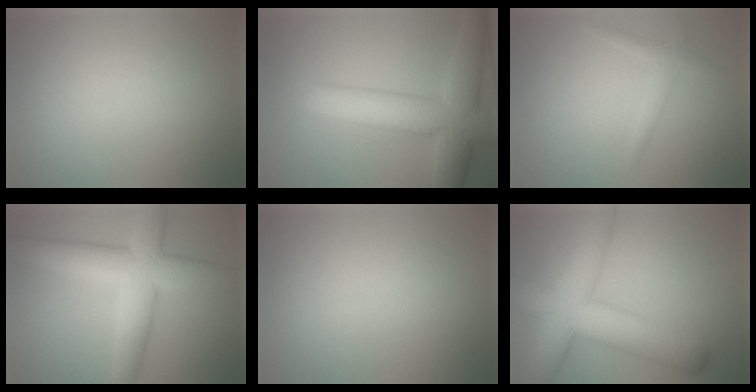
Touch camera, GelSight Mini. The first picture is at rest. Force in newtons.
{"total": 8.2, "press": 8.2, "slide": 0.4}
{"total": 1.5, "press": 1.5, "slide": 0.1}
{"total": 7.9, "press": 7.9, "slide": 0.6}
{"total": 0.0}
{"total": 10.1, "press": 10.1, "slide": 0.4}